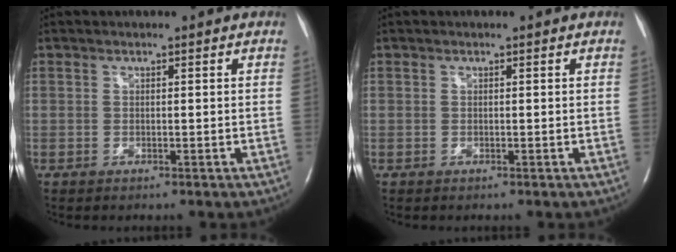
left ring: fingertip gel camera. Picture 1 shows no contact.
{"total": 0.0}